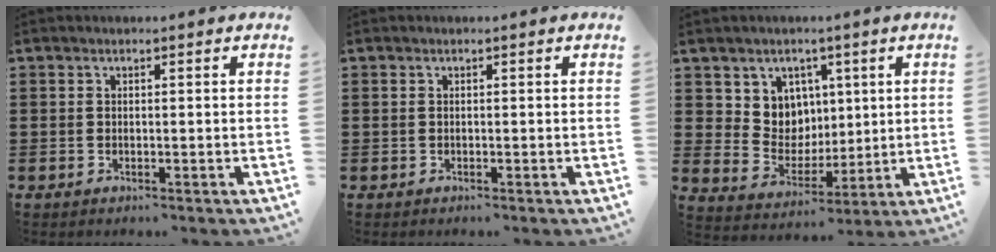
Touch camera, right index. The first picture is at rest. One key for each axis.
{"total": 0.0}
{"total": 7.1, "fx": 3.2, "fy": 6.3, "fz": 0.6, "tx": -0.046, "ty": -0.014, "tz": 0.062}